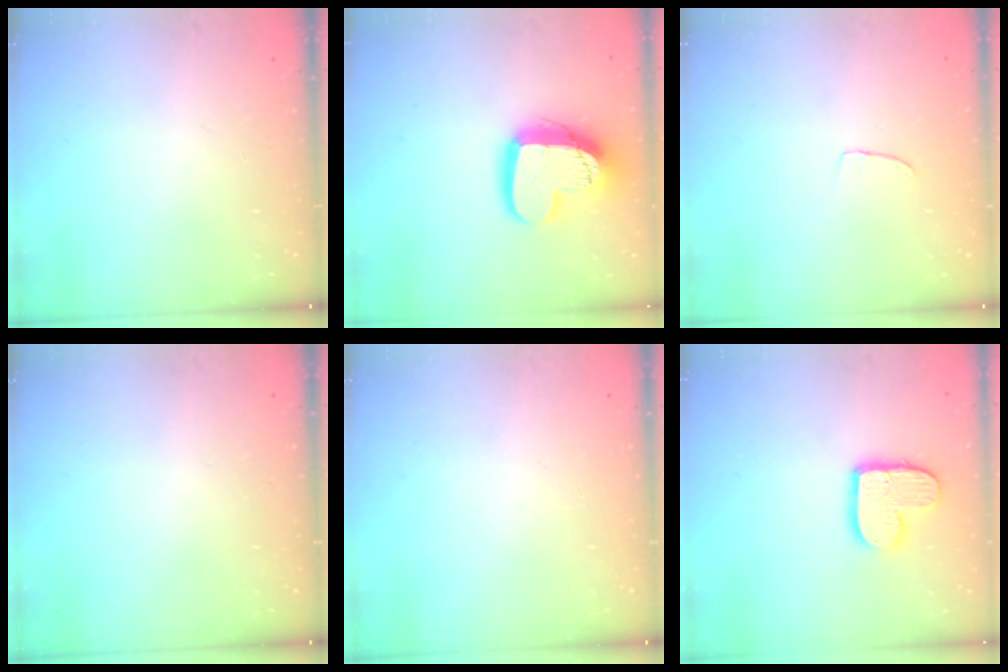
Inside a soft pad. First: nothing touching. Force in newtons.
{"total": 16.2, "press": 16.1, "slide": 1.3}
{"total": 2.5, "press": 2.5, "slide": 0.1}
{"total": 0.0}
{"total": 0.0}
{"total": 11.3, "press": 11.3, "slide": 0.7}